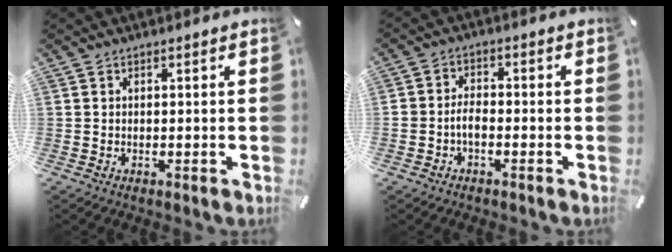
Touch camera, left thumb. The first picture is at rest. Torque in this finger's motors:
{"motor_torque": [0.91, 1.02, 0.52, 0.32, 0.15]}